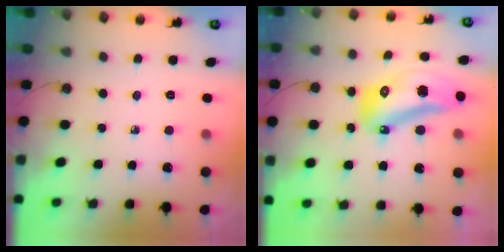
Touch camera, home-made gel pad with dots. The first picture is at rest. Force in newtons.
{"total": 18.1, "press": 17.9, "slide": 2.2}